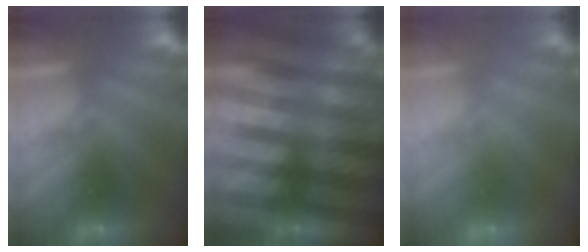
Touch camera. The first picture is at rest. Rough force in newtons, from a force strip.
{"total": 6.0}
{"total": 1.9}